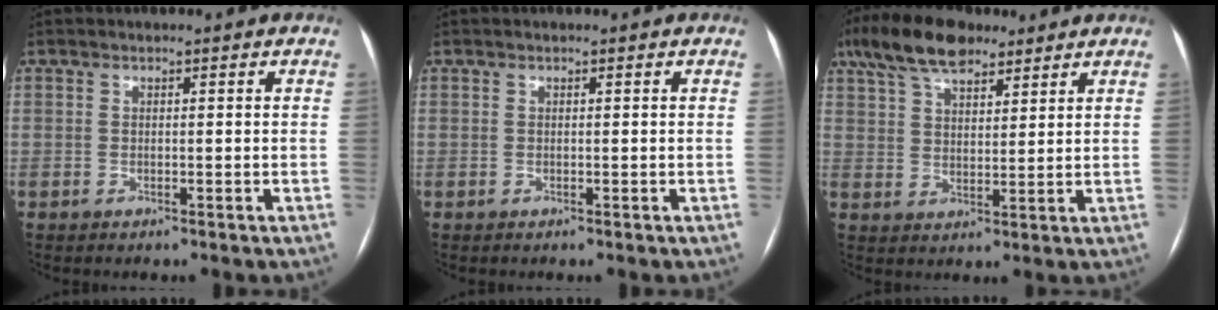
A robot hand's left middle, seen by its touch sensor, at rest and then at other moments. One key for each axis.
{"total": 0.0}
{"total": 11.3, "fx": 8.1, "fy": 4.3, "fz": 6.5, "tx": -0.131, "ty": 0.031, "tz": 0.148}